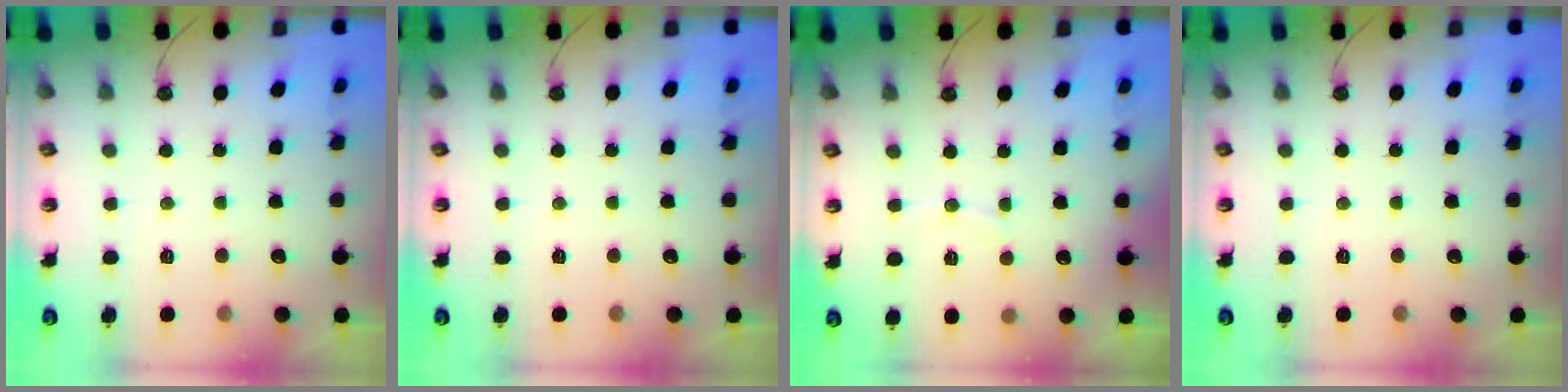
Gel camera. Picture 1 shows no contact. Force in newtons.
{"total": 0.0}
{"total": 4.6, "press": 4.5, "slide": 0.6}
{"total": 0.0}